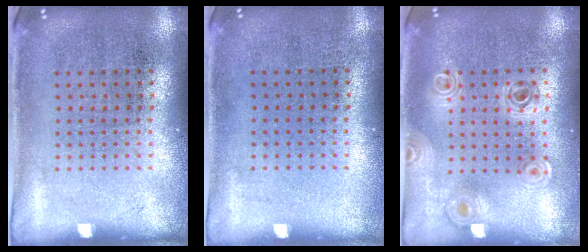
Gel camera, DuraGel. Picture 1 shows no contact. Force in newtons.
{"total": 0.0}
{"total": 0.9, "press": 0.9, "slide": 0.0}